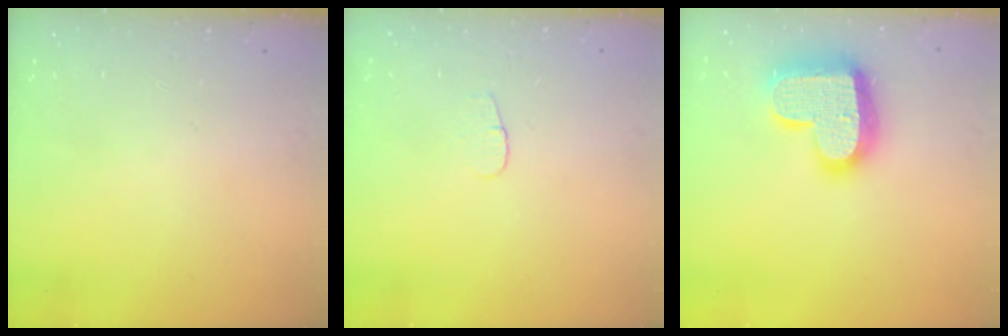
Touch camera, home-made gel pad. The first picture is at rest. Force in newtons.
{"total": 3.6, "press": 3.6, "slide": 0.4}
{"total": 21.4, "press": 21.4, "slide": 1.3}